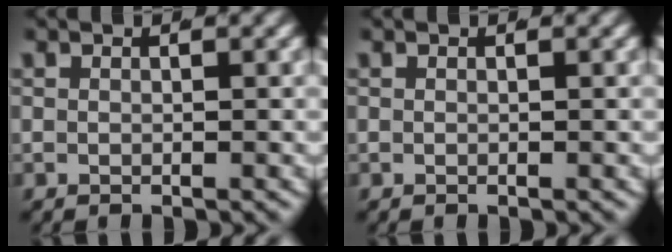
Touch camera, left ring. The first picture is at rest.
{"total": 0.0}